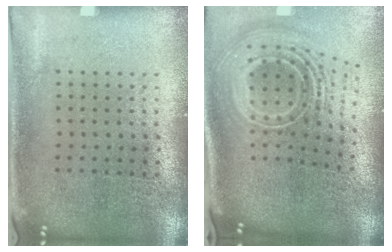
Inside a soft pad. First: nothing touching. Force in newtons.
{"total": 3.0, "press": 2.0, "slide": 2.3}